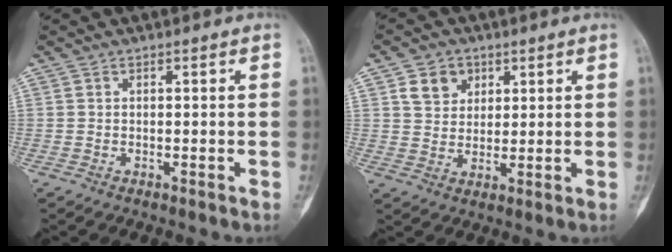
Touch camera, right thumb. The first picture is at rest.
{"total": 6.2, "force": [2.8, 5.0, 2.4], "torque": [-0.015, -0.011, 0.050]}